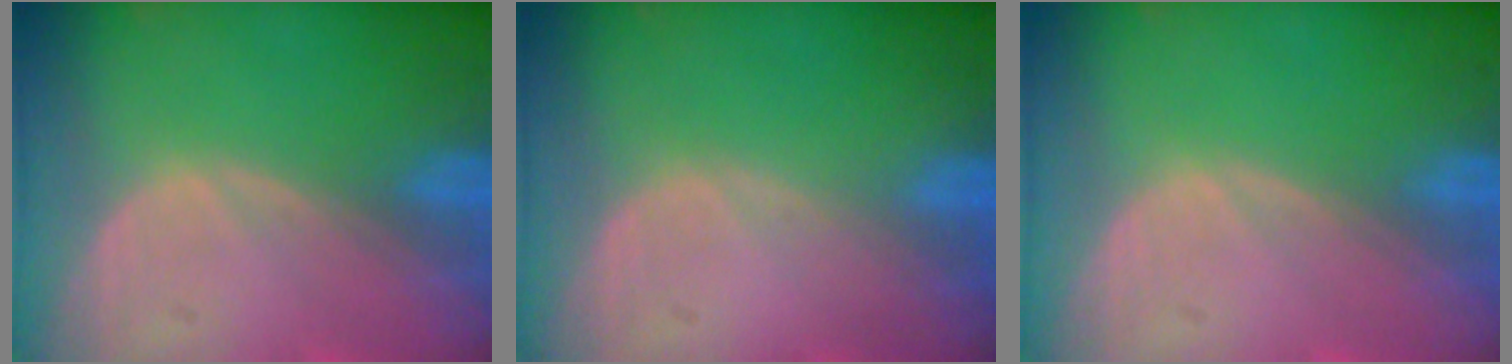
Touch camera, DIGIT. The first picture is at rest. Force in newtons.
{"total": 0.0}
{"total": 0.0}